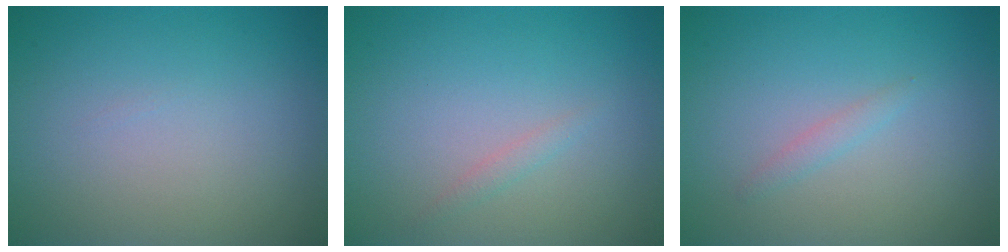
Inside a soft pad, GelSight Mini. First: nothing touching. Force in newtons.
{"total": 0.7, "press": 0.7, "slide": 0.1}
{"total": 0.9, "press": 0.9, "slide": 0.1}